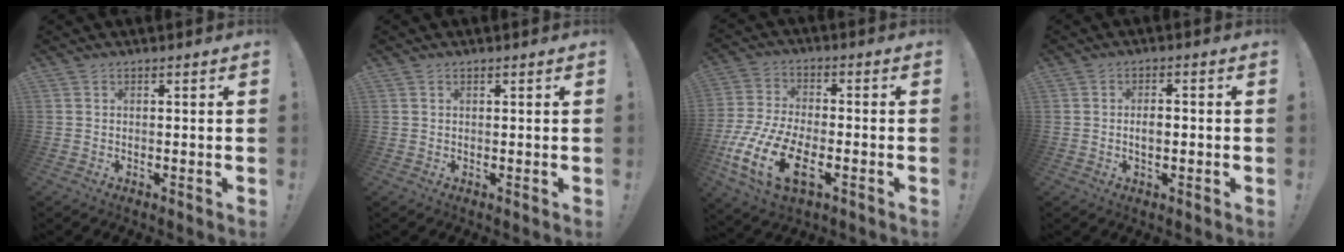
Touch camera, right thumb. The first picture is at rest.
{"total": 0.0}
{"total": 16.7, "force": [-6.2, 8.7, 12.9], "torque": [-0.264, 0.021, -0.102]}
{"total": 3.2, "force": [-0.8, 1.4, 2.8], "torque": [-0.039, 0.004, -0.019]}